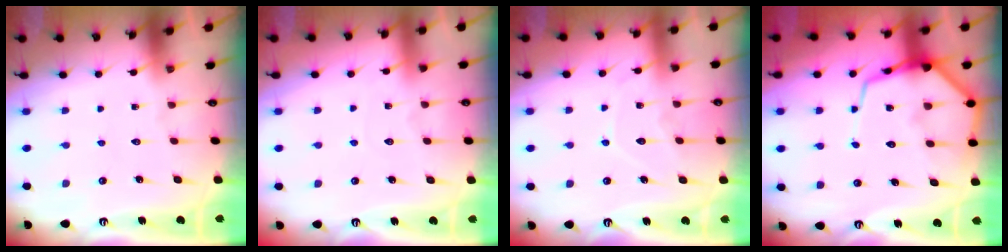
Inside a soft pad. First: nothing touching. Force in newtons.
{"total": 2.5, "press": 2.4, "slide": 0.3}
{"total": 7.5, "press": 7.4, "slide": 0.7}
{"total": 12.2, "press": 12.2, "slide": 1.1}